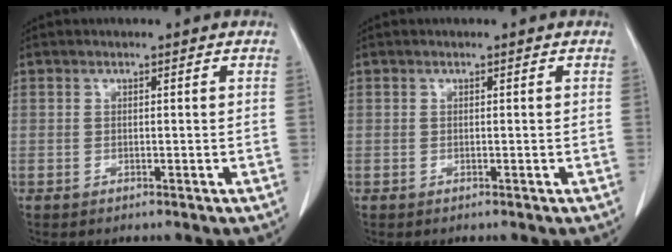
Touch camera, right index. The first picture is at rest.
{"total": 0.0}